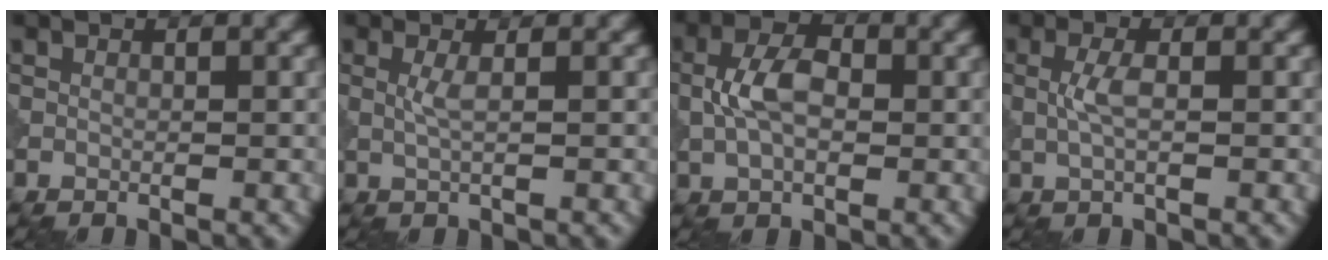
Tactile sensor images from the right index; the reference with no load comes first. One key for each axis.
{"total": 1.4, "fx": 0.1, "fy": 0.2, "fz": 1.4, "tx": -0.030, "ty": 0.001, "tz": 0.000}
{"total": 4.8, "fx": 0.0, "fy": 2.8, "fz": 3.8, "tx": -0.080, "ty": 0.008, "tz": -0.005}
{"total": 2.0, "fx": 0.0, "fy": 0.5, "fz": 1.9, "tx": -0.044, "ty": 0.003, "tz": -0.002}